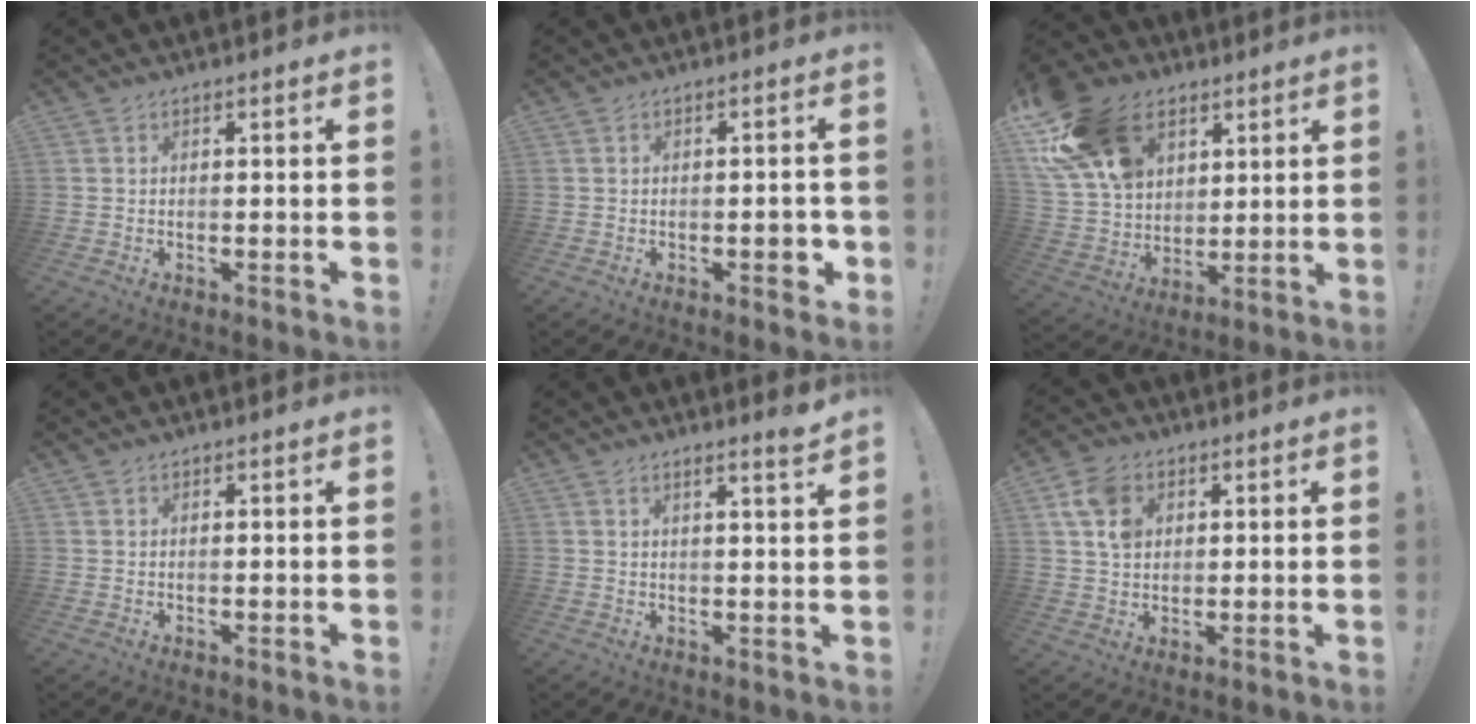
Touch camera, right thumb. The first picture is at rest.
{"total": 3.9, "force": [-1.4, 1.6, 3.2], "torque": [-0.039, 0.010, -0.025]}
{"total": 21.7, "force": [10.6, 14.8, 11.7], "torque": [-0.221, -0.039, 0.211]}
{"total": 0.6, "force": [0.5, 0.2, 0.0], "torque": [0.004, -0.003, 0.010]}
{"total": 3.5, "force": [2.7, -0.4, 2.2], "torque": [-0.029, -0.021, 0.041]}
{"total": 9.3, "force": [3.5, 7.0, 5.1], "torque": [-0.101, 0.001, 0.073]}